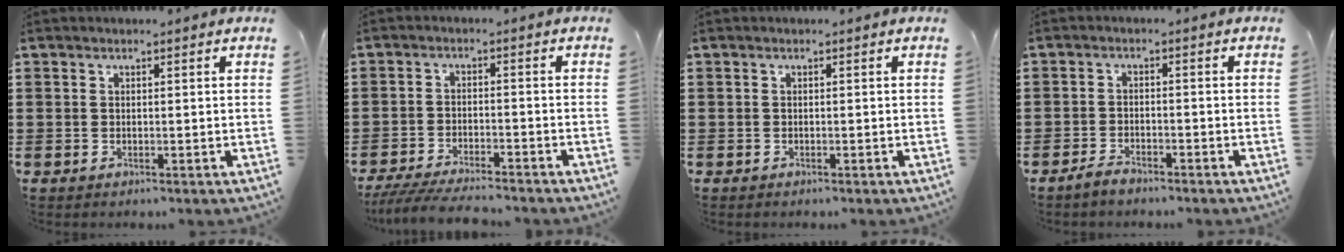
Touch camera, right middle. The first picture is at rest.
{"total": 5.2, "force": [-4.9, 0.4, 1.7], "torque": [-0.040, -0.009, -0.097]}
{"total": 0.0}
{"total": 2.2, "force": [-2.0, 0.5, 0.6], "torque": [-0.014, 0.005, -0.041]}